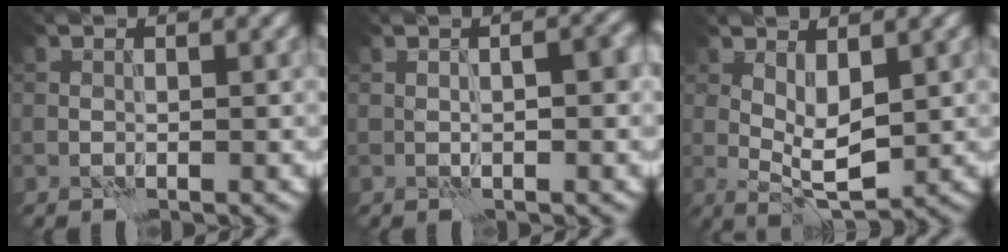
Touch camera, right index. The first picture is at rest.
{"total": 3.1, "force": [0.3, 1.4, 2.8], "torque": [-0.026, 0.004, 0.002]}
{"total": 4.0, "force": [0.8, 1.6, 3.6], "torque": [-0.069, -0.006, 0.017]}